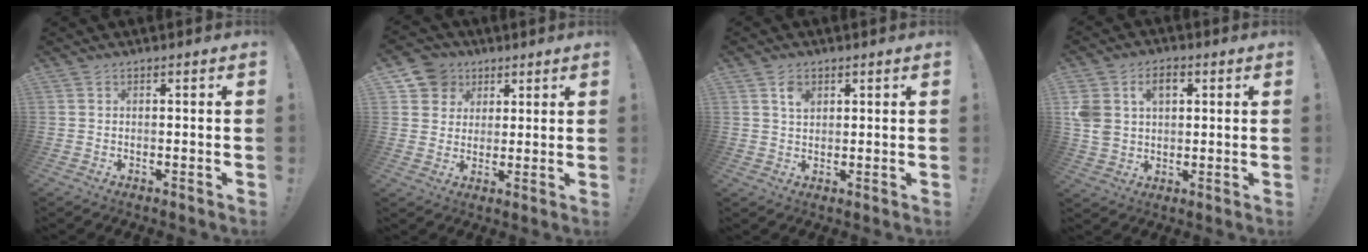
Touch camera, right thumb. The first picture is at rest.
{"total": 8.4, "force": [3.6, 7.4, 1.5], "torque": [-0.026, -0.019, 0.076]}
{"total": 3.3, "force": [1.6, 2.2, 1.8], "torque": [-0.020, -0.006, 0.027]}
{"total": 9.1, "force": [3.0, 7.0, 4.9], "torque": [-0.089, -0.006, 0.055]}